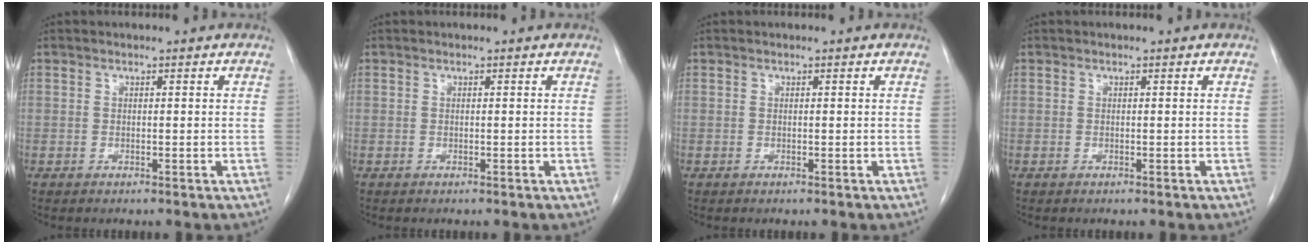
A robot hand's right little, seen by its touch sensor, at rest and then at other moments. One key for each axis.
{"total": 0.0}
{"total": 0.0}
{"total": 0.0}